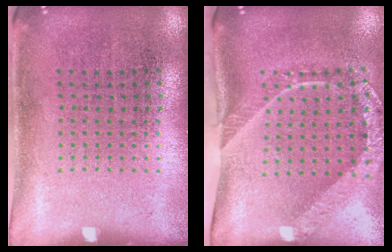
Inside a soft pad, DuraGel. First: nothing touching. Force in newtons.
{"total": 2.4, "press": 1.7, "slide": 1.7}